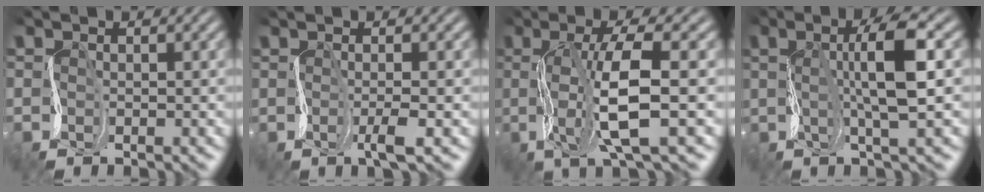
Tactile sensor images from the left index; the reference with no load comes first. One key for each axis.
{"total": 1.3, "fx": 0.6, "fy": -0.4, "fz": 1.0, "tx": -0.023, "ty": 0.007, "tz": -0.002}
{"total": 6.2, "fx": 0.7, "fy": 1.1, "fz": 6.1, "tx": -0.120, "ty": 0.017, "tz": 0.005}
{"total": 5.6, "fx": 2.1, "fy": 0.5, "fz": 5.1, "tx": -0.086, "ty": 0.025, "tz": 0.029}